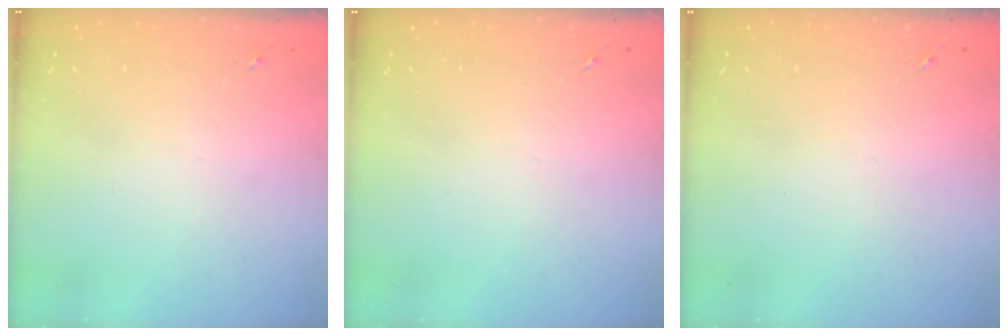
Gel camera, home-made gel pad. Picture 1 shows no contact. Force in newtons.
{"total": 0.0}
{"total": 0.0}